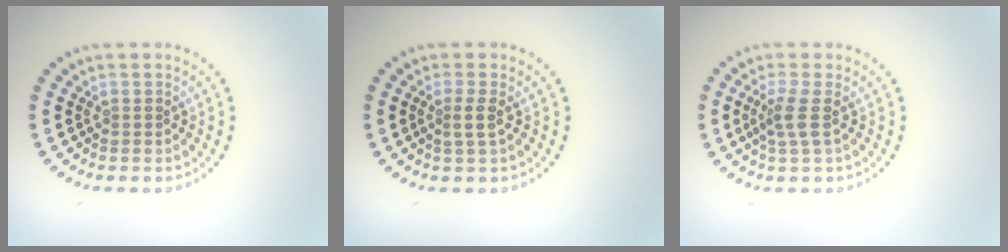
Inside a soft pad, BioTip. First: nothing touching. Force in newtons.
{"total": 1.4, "press": 1.1, "slide": 0.9}
{"total": 2.0, "press": 1.5, "slide": 1.4}